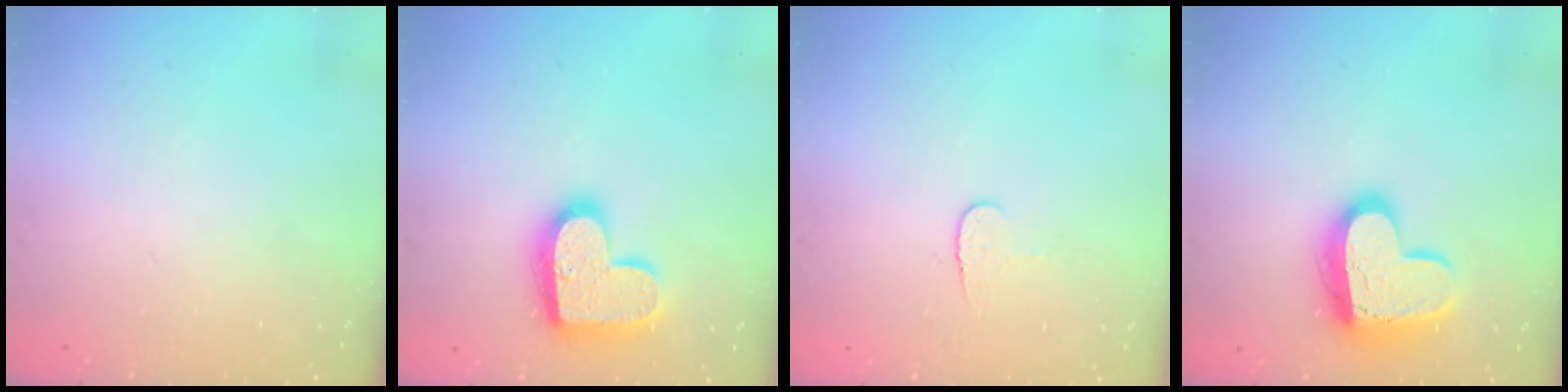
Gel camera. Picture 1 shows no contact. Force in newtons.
{"total": 17.8, "press": 17.7, "slide": 1.1}
{"total": 4.5, "press": 4.5, "slide": 0.5}
{"total": 16.2, "press": 16.1, "slide": 1.4}